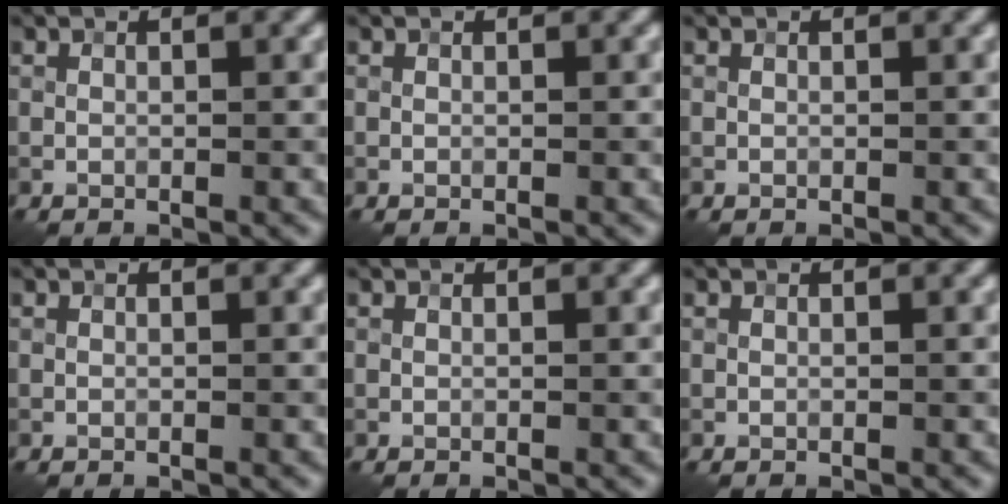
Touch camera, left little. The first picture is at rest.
{"total": 0.0}
{"total": 0.0}
{"total": 0.0}
{"total": 0.0}
{"total": 0.0}